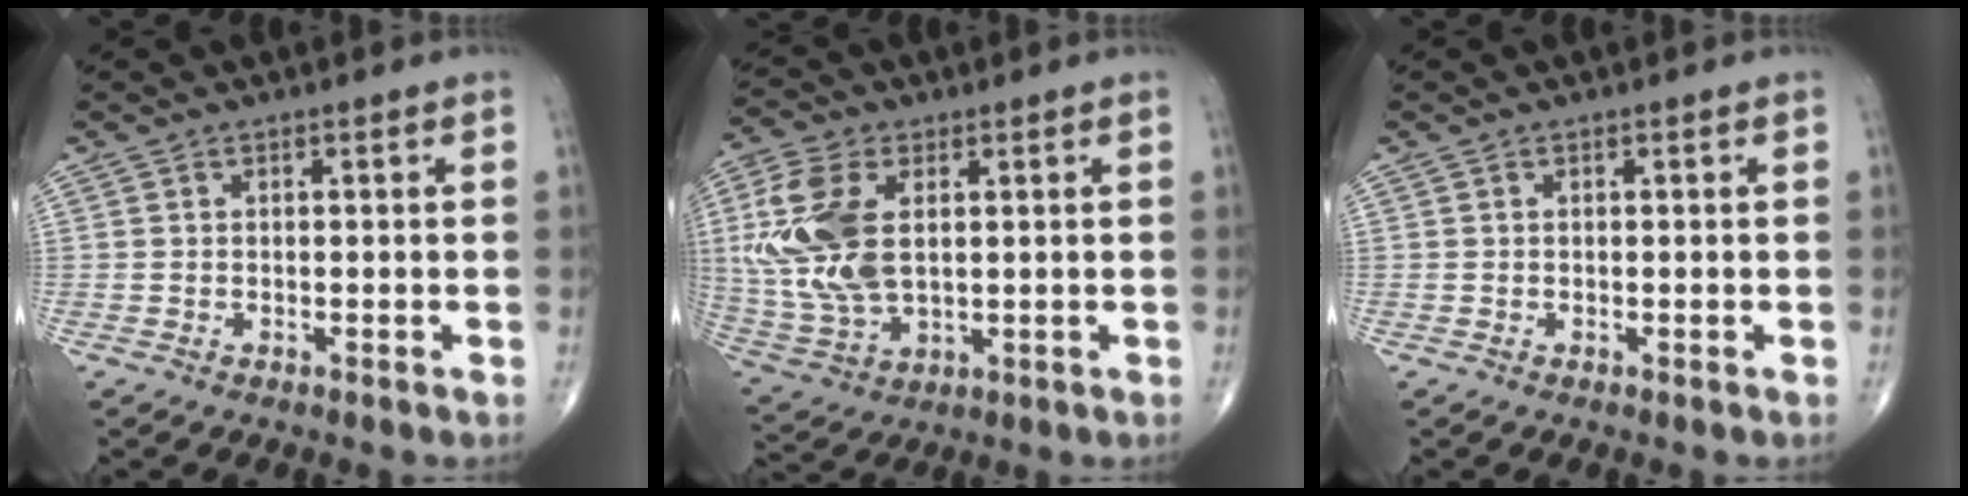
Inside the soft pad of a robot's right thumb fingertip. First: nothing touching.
{"total": 15.7, "force": [2.6, 9.1, 12.6], "torque": [-0.280, -0.007, 0.056]}
{"total": 0.0}